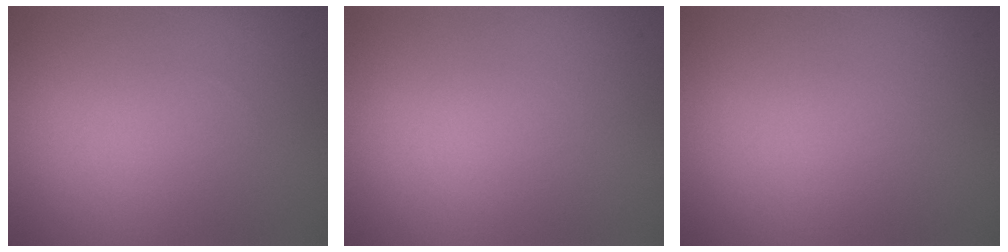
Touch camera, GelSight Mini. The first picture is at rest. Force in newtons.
{"total": 0.0}
{"total": 0.0}